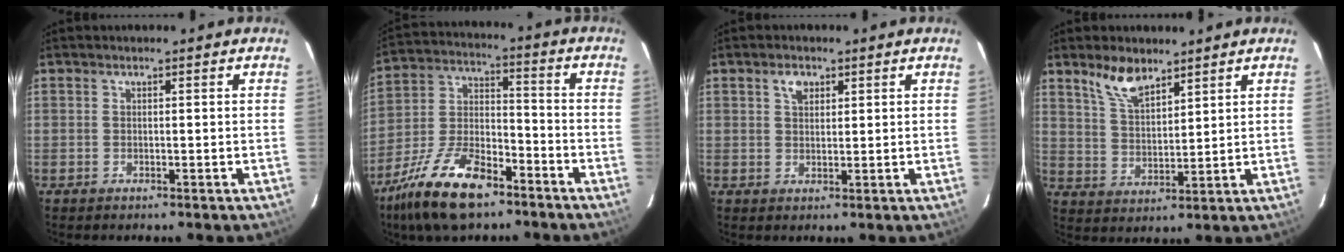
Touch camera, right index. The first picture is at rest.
{"total": 16.6, "force": [-11.2, 7.1, 10.1], "torque": [-0.218, 0.000, -0.208]}
{"total": 2.8, "force": [1.4, 1.8, 1.6], "torque": [-0.026, 0.009, 0.025]}
{"total": 7.3, "force": [5.5, 2.9, 3.9], "torque": [-0.071, 0.007, 0.110]}